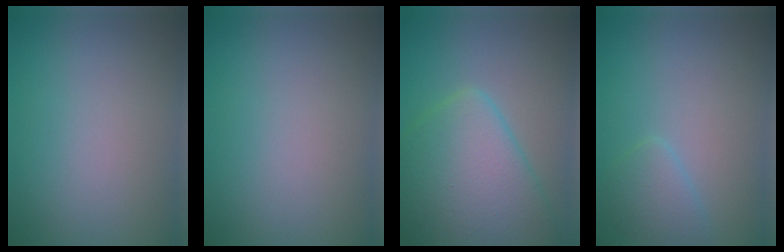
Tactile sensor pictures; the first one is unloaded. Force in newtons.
{"total": 0.0}
{"total": 7.9, "press": 7.9, "slide": 0.2}
{"total": 1.8, "press": 1.8, "slide": 0.1}